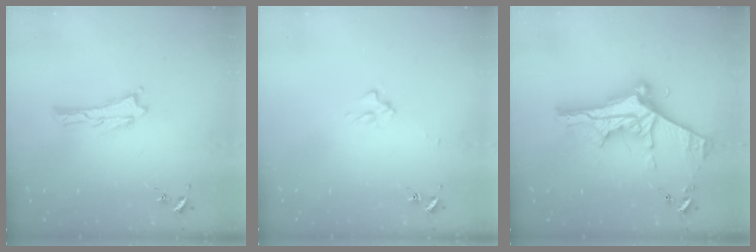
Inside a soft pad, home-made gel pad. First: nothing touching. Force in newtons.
{"total": 2.5, "press": 2.5, "slide": 0.4}
{"total": 10.9, "press": 10.8, "slide": 1.0}